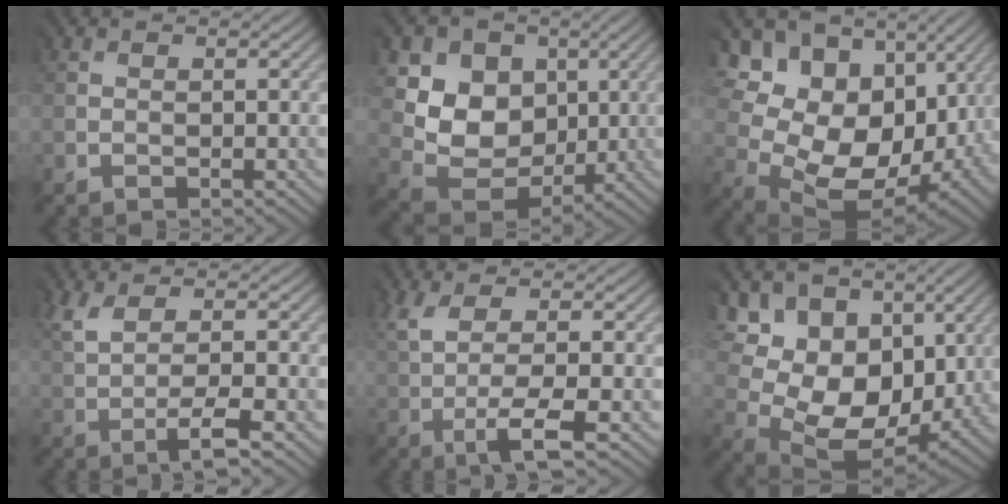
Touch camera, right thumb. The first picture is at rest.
{"total": 9.8, "force": [3.3, 7.9, 4.7], "torque": [-0.120, -0.006, 0.050]}
{"total": 17.9, "force": [2.2, 12.7, 12.4], "torque": [-0.214, -0.017, 0.087]}
{"total": 4.1, "force": [0.4, 0.6, 4.0], "torque": [-0.087, 0.005, 0.007]}
{"total": 6.2, "force": [0.0, 1.4, 6.0], "torque": [-0.129, 0.011, -0.003]}
{"total": 15.1, "force": [4.1, 10.7, 9.9], "torque": [-0.199, -0.005, 0.097]}